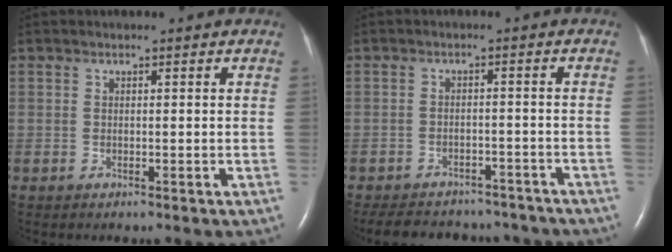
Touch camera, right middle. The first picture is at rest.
{"total": 15.8, "force": [-13.8, 6.0, 4.8], "torque": [-0.115, -0.001, -0.171]}